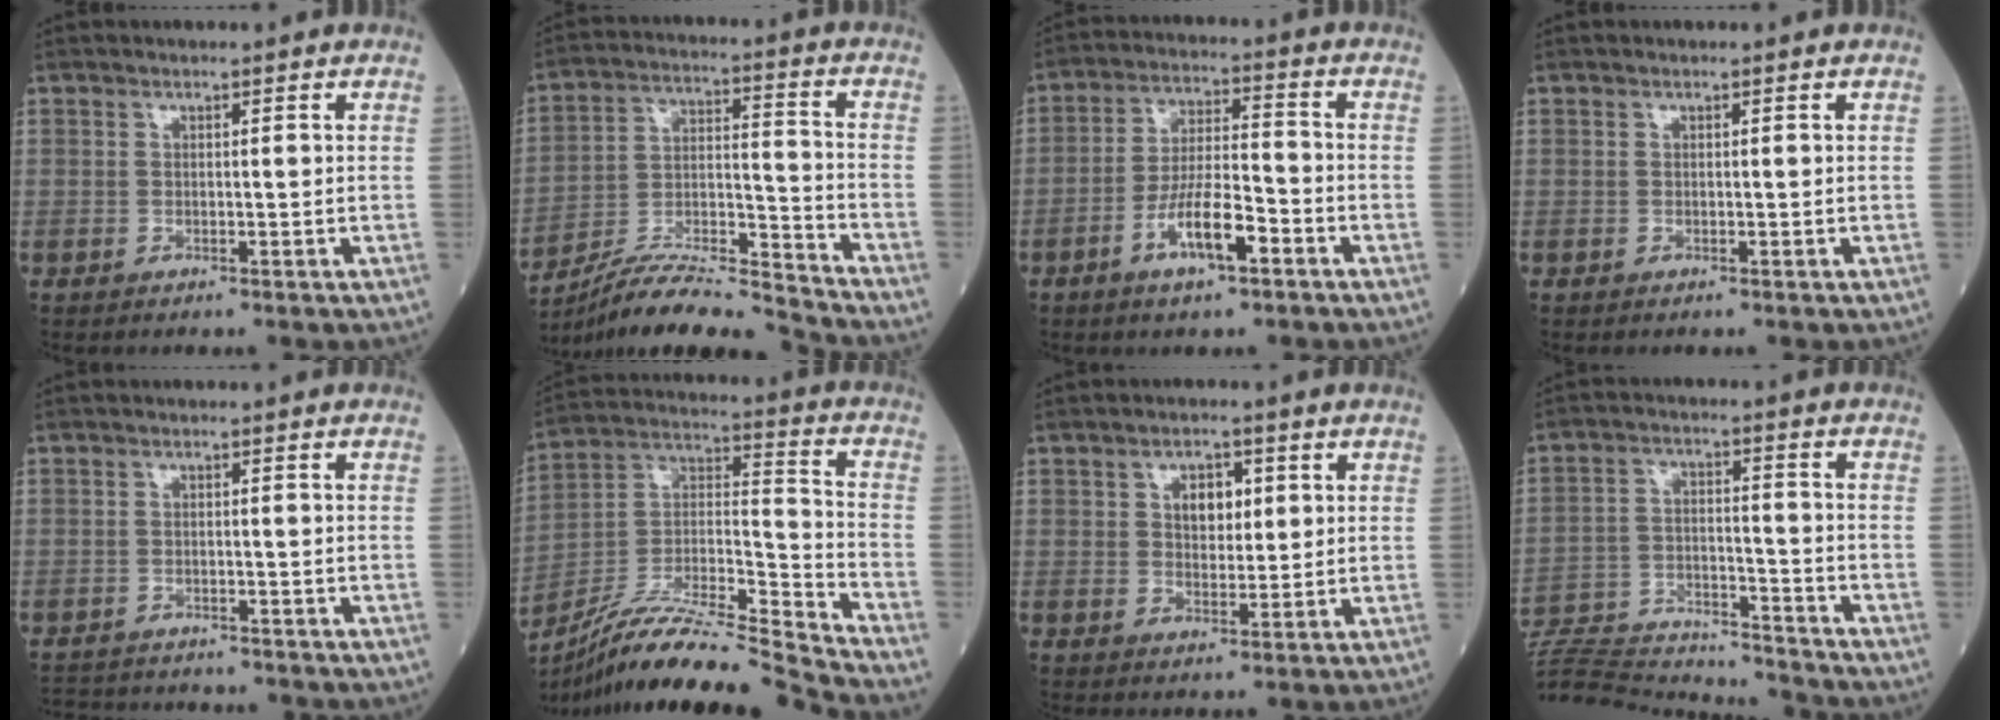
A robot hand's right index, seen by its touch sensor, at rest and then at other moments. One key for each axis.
{"total": 14.7, "fx": -13.9, "fy": -1.3, "fz": 4.4, "tx": -0.078, "ty": 0.021, "tz": -0.254}
{"total": 8.5, "fx": -4.2, "fy": 1.9, "fz": 7.1, "tx": -0.132, "ty": 0.003, "tz": -0.077}
{"total": 0.0}
{"total": 8.0, "fx": -7.6, "fy": 1.7, "fz": 1.9, "tx": -0.032, "ty": 0.001, "tz": -0.108}
{"total": 19.8, "fx": -17.9, "fy": -1.7, "fz": 8.5, "tx": -0.166, "ty": 0.007, "tz": -0.324}
{"total": 4.4, "fx": 1.4, "fy": 2.6, "fz": 3.2, "tx": -0.050, "ty": 0.006, "tz": 0.025}
{"total": 21.2, "fx": -20.4, "fy": 2.2, "fz": 5.2, "tx": -0.132, "ty": -0.004, "tz": -0.316}